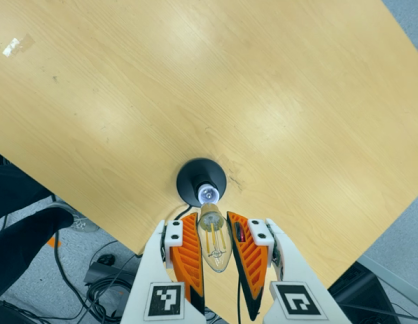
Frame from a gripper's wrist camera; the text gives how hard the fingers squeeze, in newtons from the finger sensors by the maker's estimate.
{"total": 17.8, "left": 18.6, "right": 17.0}